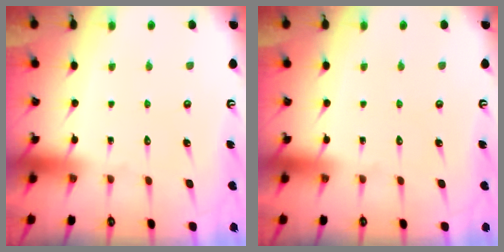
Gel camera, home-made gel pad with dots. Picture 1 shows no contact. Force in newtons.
{"total": 0.0}